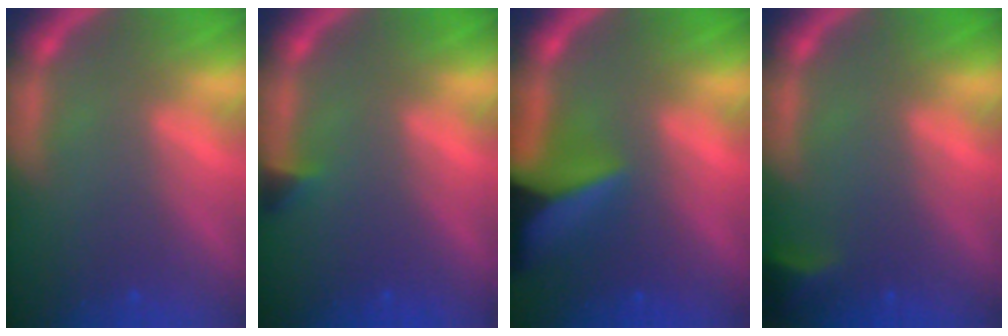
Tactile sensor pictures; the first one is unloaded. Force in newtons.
{"total": 0.9}
{"total": 10.0}
{"total": 1.9}